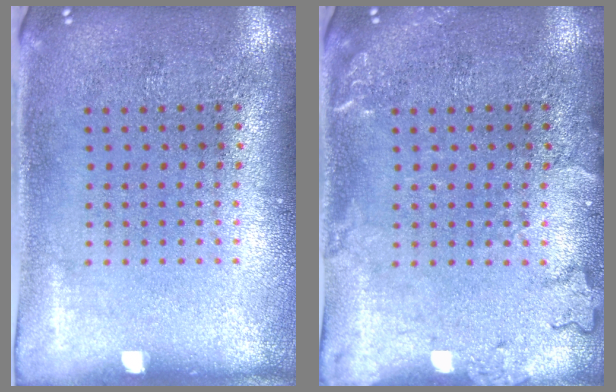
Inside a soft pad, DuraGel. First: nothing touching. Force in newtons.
{"total": 1.9, "press": 1.9, "slide": 0.3}